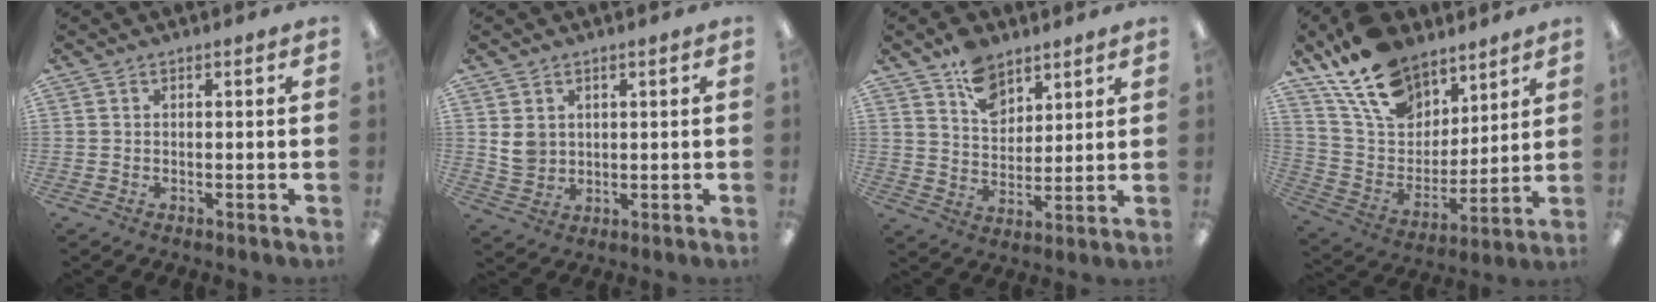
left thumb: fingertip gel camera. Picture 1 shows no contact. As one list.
[{"total": 4.8, "force": [1.8, 4.1, 1.7], "torque": [-0.024, 0.000, 0.035]}, {"total": 9.7, "force": [6.8, 6.0, 3.5], "torque": [-0.054, -0.034, 0.126]}, {"total": 18.4, "force": [12.9, 10.7, 7.7], "torque": [-0.154, -0.068, 0.243]}]